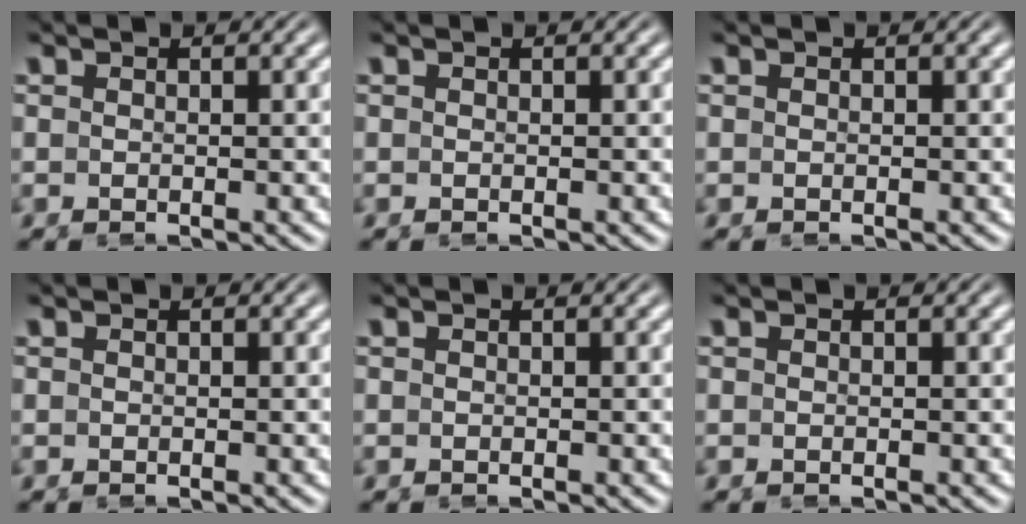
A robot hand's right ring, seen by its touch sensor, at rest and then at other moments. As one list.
[{"total": 0.0}, {"total": 0.0}, {"total": 0.0}, {"total": 0.0}, {"total": 0.0}]